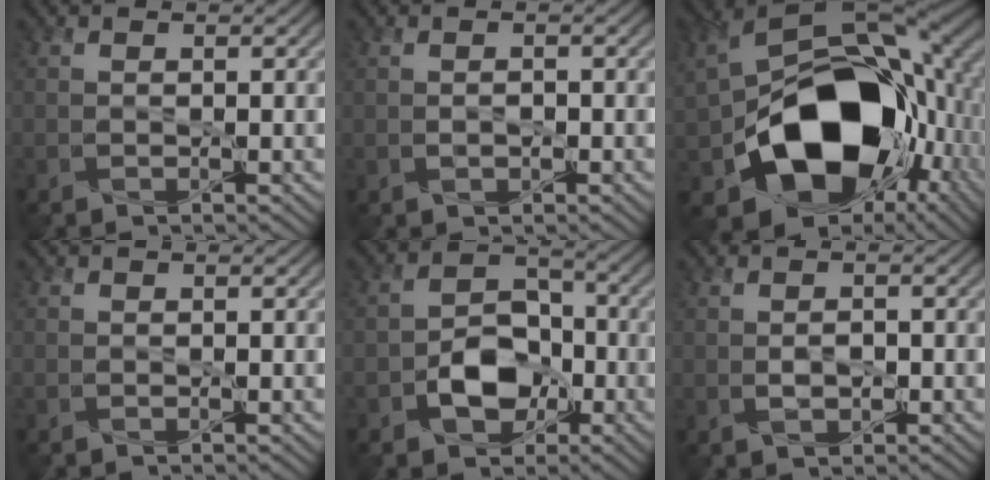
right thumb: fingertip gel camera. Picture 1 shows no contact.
{"total": 0.9, "force": [-0.4, 0.6, 0.5], "torque": [-0.017, -0.004, -0.004]}
{"total": 19.3, "force": [-3.5, 13.6, 13.2], "torque": [-0.228, -0.037, -0.043]}
{"total": 0.0}
{"total": 7.2, "force": [-2.7, 5.0, 4.5], "torque": [-0.076, 0.000, -0.049]}
{"total": 1.6, "force": [-0.4, 1.0, 1.2], "torque": [-0.031, -0.003, -0.004]}